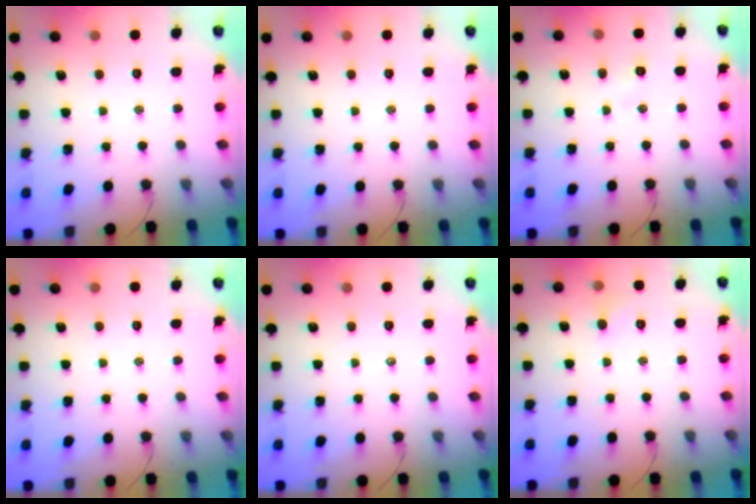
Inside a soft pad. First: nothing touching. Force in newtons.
{"total": 0.0}
{"total": 2.4, "press": 2.3, "slide": 0.8}
{"total": 0.0}
{"total": 0.0}
{"total": 3.8, "press": 3.6, "slide": 1.2}